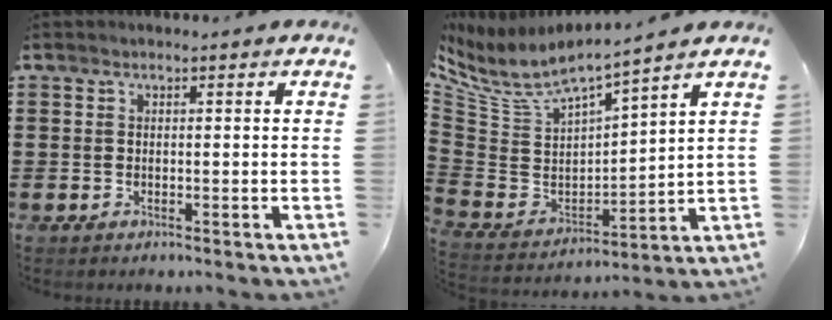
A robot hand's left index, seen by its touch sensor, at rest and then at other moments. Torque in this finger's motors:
{"motor_torque": [-0.03, -0.01, 0.09, 0.08]}